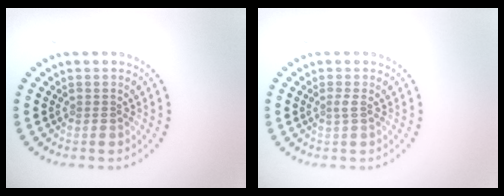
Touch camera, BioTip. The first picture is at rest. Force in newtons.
{"total": 0.8, "press": 0.5, "slide": 0.6}